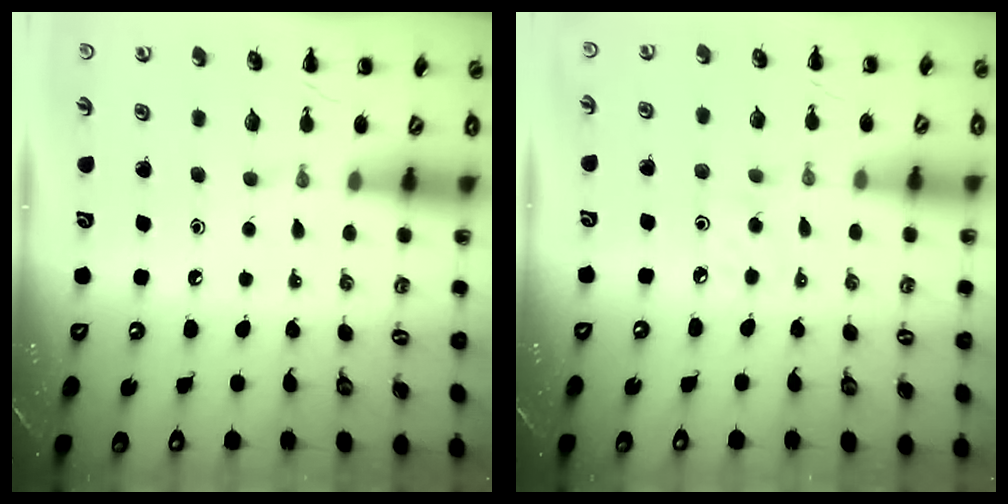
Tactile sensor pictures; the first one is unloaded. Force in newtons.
{"total": 4.0, "press": 3.8, "slide": 1.1}